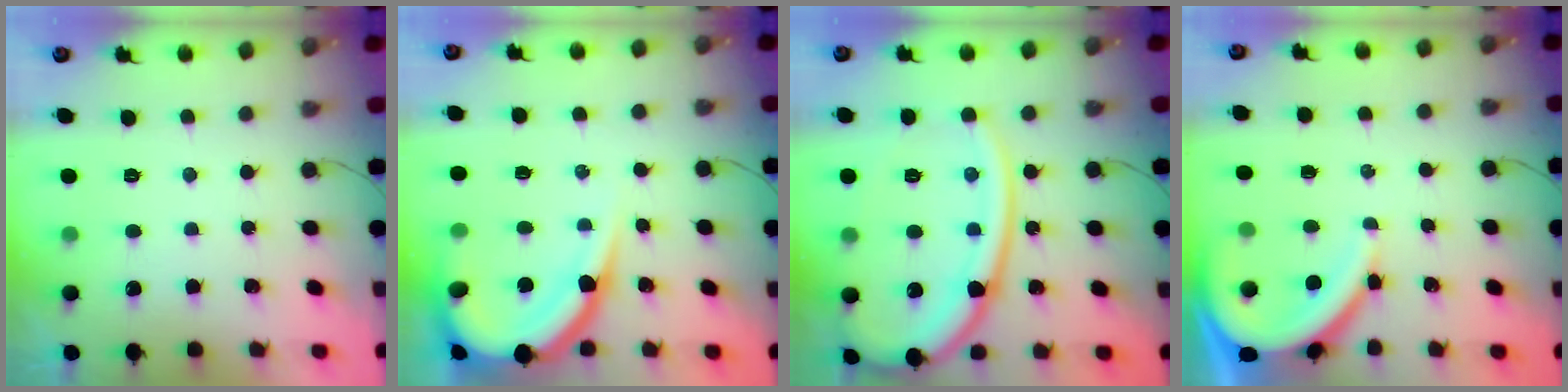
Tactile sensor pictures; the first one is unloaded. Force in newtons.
{"total": 15.4, "press": 15.3, "slide": 1.8}
{"total": 19.4, "press": 19.3, "slide": 1.9}
{"total": 9.0, "press": 9.0, "slide": 1.0}